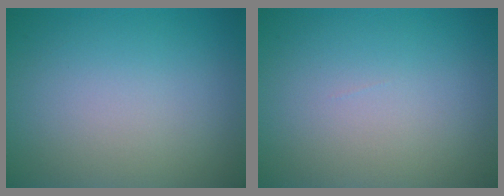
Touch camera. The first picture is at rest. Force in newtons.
{"total": 0.0}